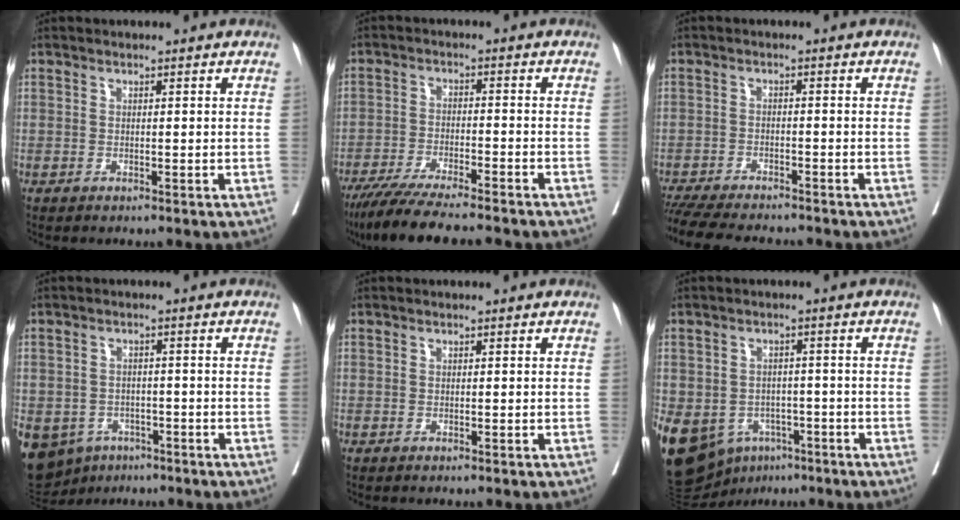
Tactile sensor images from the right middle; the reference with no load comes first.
{"total": 13.5, "force": [-11.5, 0.9, 7.0], "torque": [-0.109, -0.036, -0.179]}
{"total": 11.6, "force": [-10.5, 1.9, 4.7], "torque": [-0.081, -0.017, -0.155]}
{"total": 14.8, "force": [-7.5, 11.4, 5.5], "torque": [-0.163, -0.004, -0.096]}
{"total": 0.0}
{"total": 21.1, "force": [-9.6, 16.0, 10.0], "torque": [-0.299, -0.013, -0.130]}